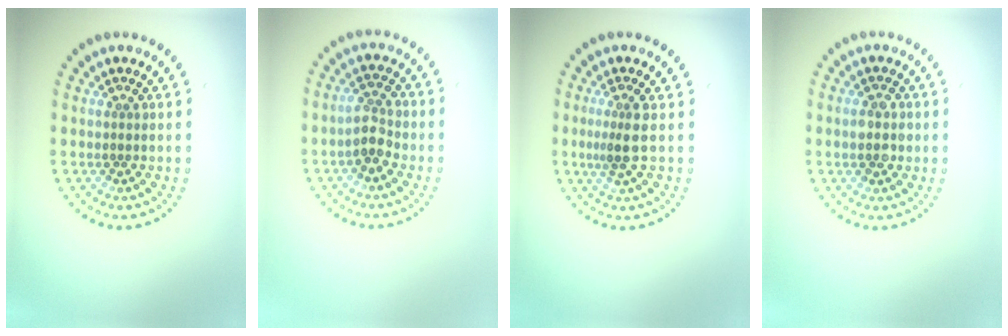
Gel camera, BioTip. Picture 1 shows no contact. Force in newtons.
{"total": 2.4, "press": 2.3, "slide": 0.6}
{"total": 2.3, "press": 1.8, "slide": 1.5}
{"total": 2.0, "press": 2.0, "slide": 0.2}